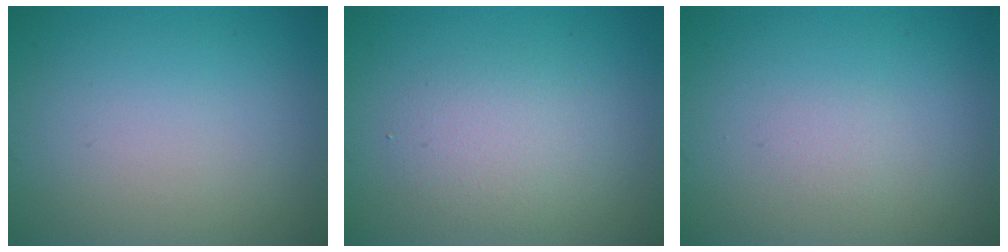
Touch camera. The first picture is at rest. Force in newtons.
{"total": 2.6, "press": 2.6, "slide": 0.1}
{"total": 0.6, "press": 0.6, "slide": 0.0}